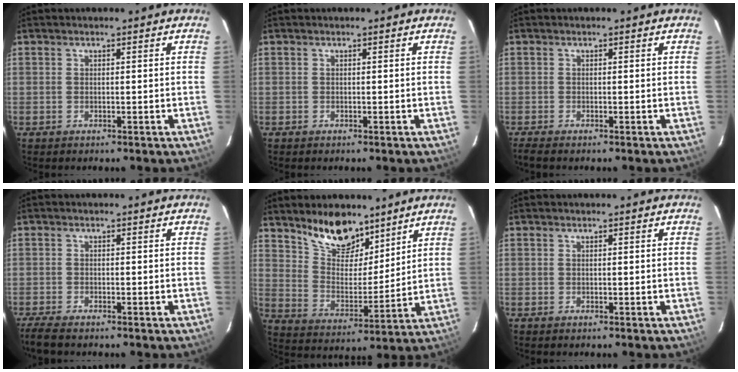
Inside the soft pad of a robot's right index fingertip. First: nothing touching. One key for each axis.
{"total": 0.0}
{"total": 1.5, "fx": -1.2, "fy": 0.0, "fz": 0.8, "tx": -0.022, "ty": -0.005, "tz": -0.023}
{"total": 3.9, "fx": -3.3, "fy": 0.5, "fz": 2.0, "tx": -0.058, "ty": -0.015, "tz": -0.064}
{"total": 12.6, "fx": 9.6, "fy": 5.5, "fz": 6.1, "tx": -0.110, "ty": 0.007, "tz": 0.178}
{"total": 0.0}